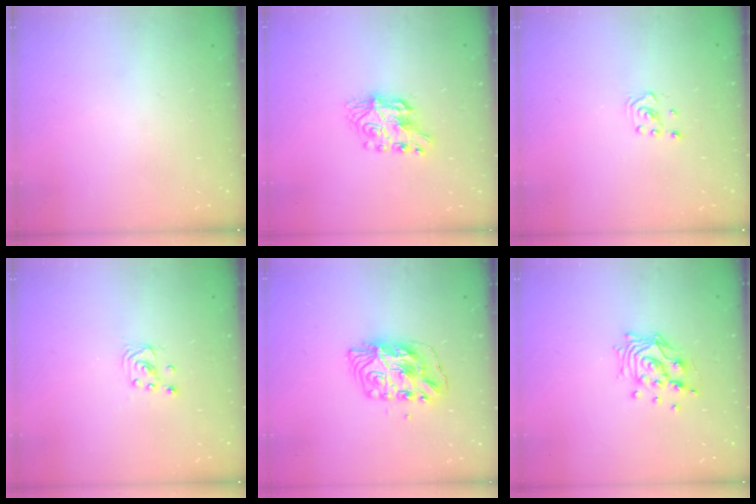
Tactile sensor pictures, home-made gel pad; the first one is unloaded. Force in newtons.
{"total": 7.7, "press": 7.6, "slide": 0.7}
{"total": 2.6, "press": 2.4, "slide": 1.0}
{"total": 1.6, "press": 1.6, "slide": 0.0}
{"total": 9.4, "press": 9.4, "slide": 0.8}
{"total": 11.7, "press": 11.7, "slide": 0.9}